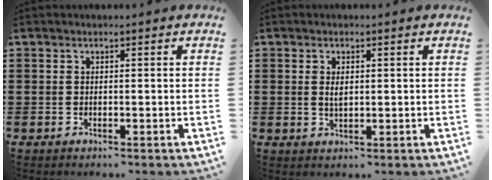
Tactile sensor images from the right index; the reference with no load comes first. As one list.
[{"total": 2.3, "force": [0.3, 0.9, 2.1], "torque": [-0.044, 0.003, 0.005]}]